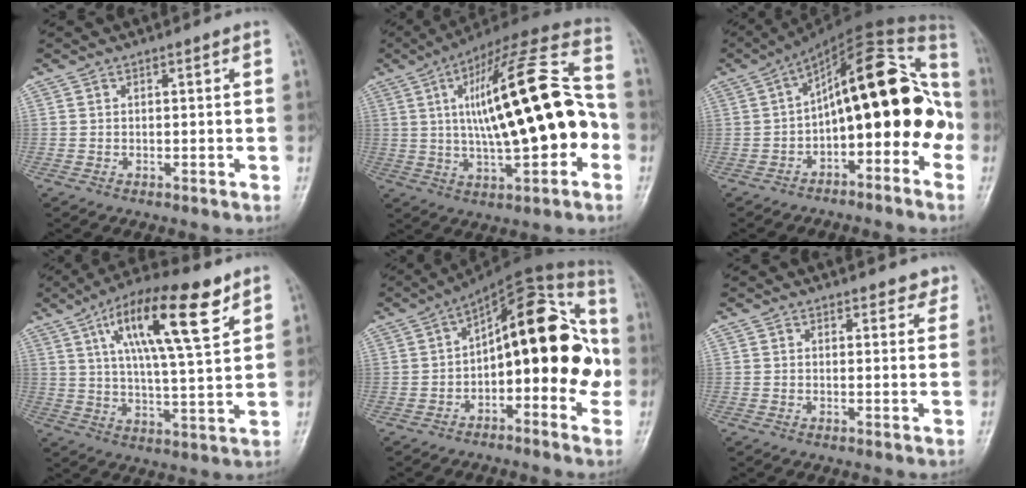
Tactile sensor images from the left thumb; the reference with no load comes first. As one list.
[{"total": 25.6, "force": [-0.2, 8.6, 24.2], "torque": [-0.386, 0.035, -0.006]}, {"total": 23.5, "force": [-2.8, 10.8, 20.7], "torque": [-0.263, 0.086, -0.047]}, {"total": 17.7, "force": [8.8, 4.7, 14.7], "torque": [-0.230, -0.022, 0.147]}, {"total": 23.0, "force": [-0.9, 10.8, 20.2], "torque": [-0.239, 0.049, -0.025]}, {"total": 3.1, "force": [2.8, 1.4, 0.5], "torque": [0.020, -0.014, 0.023]}]